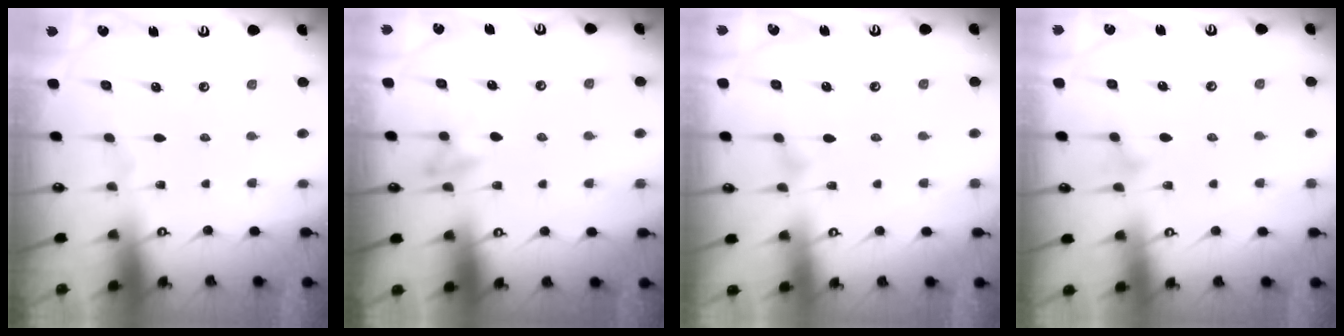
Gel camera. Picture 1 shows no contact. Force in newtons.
{"total": 4.9, "press": 4.8, "slide": 0.6}
{"total": 4.1, "press": 4.1, "slide": 0.3}
{"total": 7.5, "press": 7.5, "slide": 0.6}